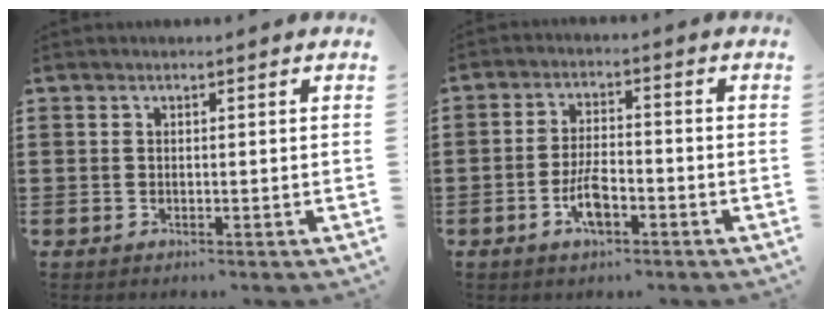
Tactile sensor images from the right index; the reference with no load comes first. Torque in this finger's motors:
{"motor_torque": [2.14, 0.00, 0.18, 0.06]}